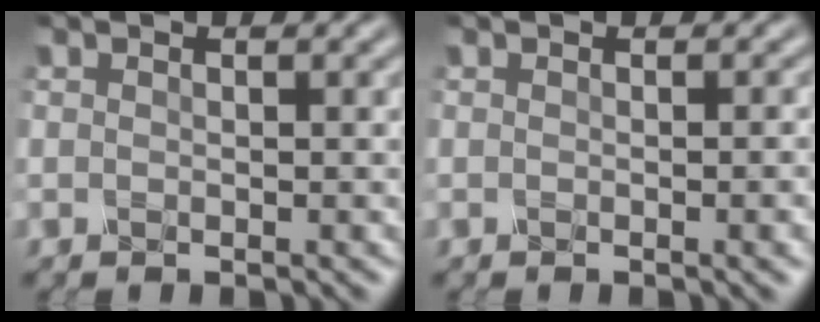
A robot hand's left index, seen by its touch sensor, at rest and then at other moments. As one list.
[{"total": 2.6, "force": [-0.3, 0.8, 2.4], "torque": [-0.020, 0.002, -0.005]}]